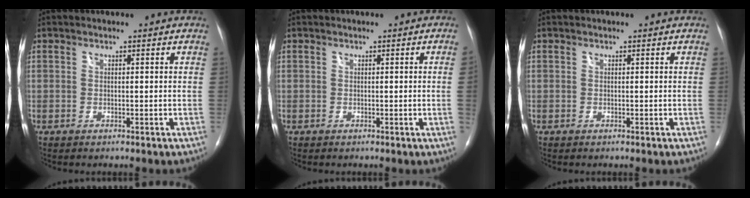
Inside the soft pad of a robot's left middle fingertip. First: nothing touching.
{"total": 1.3, "force": [-0.1, -0.6, 1.1], "torque": [-0.010, -0.001, -0.002]}
{"total": 0.0}